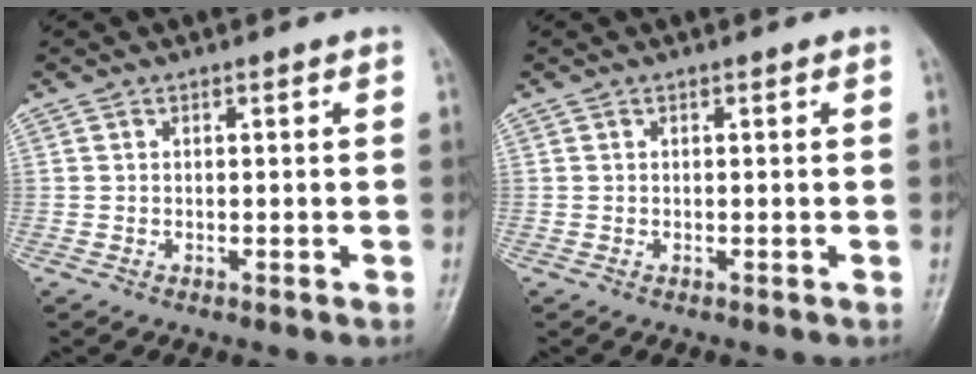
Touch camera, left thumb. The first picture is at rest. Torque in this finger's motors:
{"motor_torque": [0.00, 0.00, 0.01, -0.01, 0.00]}